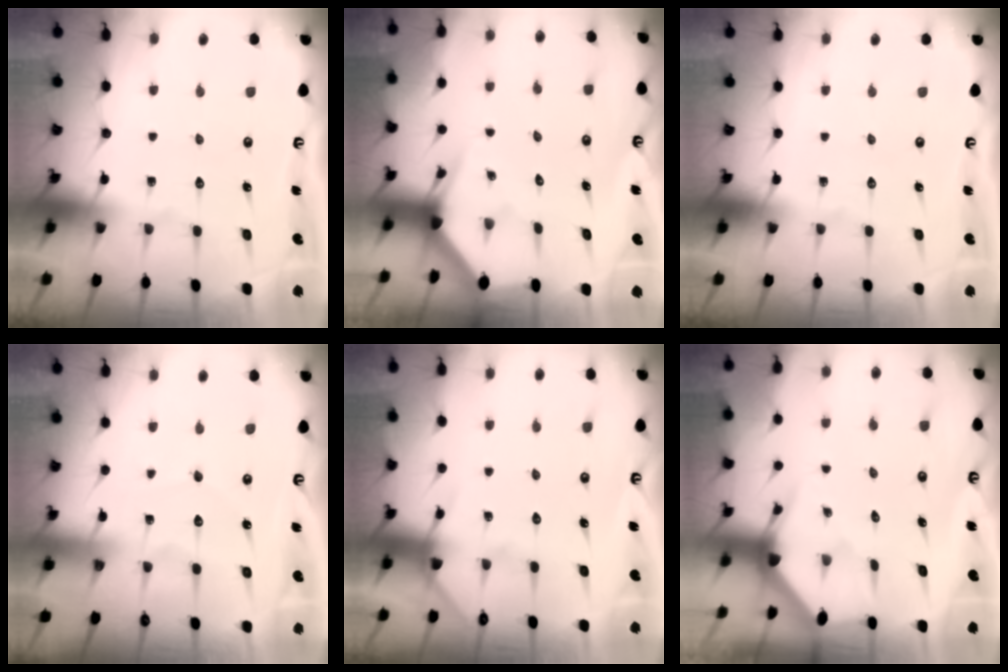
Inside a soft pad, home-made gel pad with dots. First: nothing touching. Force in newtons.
{"total": 2.9, "press": 2.9, "slide": 0.0}
{"total": 0.0}
{"total": 3.0, "press": 3.0, "slide": 0.3}
{"total": 4.0, "press": 4.0, "slide": 0.4}
{"total": 2.2, "press": 2.2, "slide": 0.2}